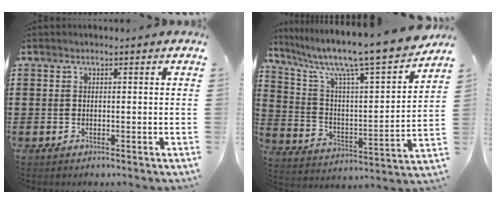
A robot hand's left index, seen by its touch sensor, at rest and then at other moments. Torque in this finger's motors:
{"motor_torque": [1.06, 1.08, 0.89, 0.21]}